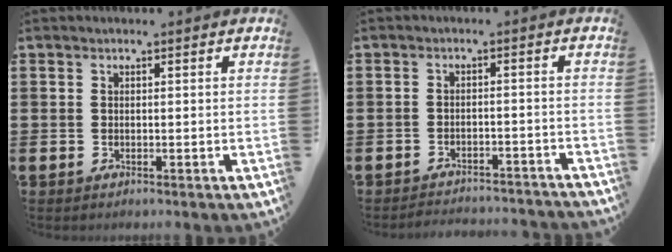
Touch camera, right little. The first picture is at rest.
{"total": 2.1, "force": [-2.1, -0.1, -0.1], "torque": [-0.004, 0.004, -0.046]}